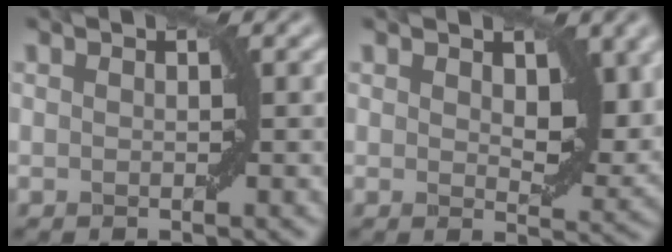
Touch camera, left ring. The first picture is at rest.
{"total": 4.6, "force": [1.5, 2.4, 3.6], "torque": [-0.051, -0.009, 0.030]}